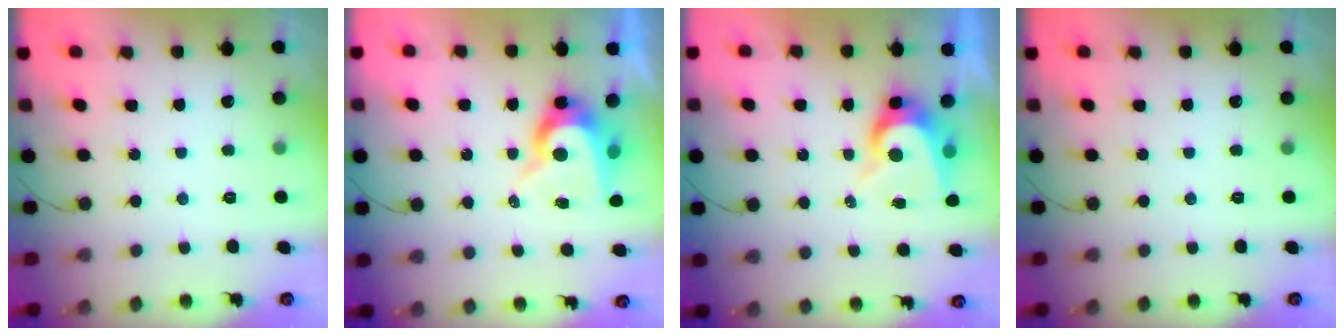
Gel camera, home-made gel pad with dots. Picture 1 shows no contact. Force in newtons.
{"total": 9.7, "press": 9.7, "slide": 0.6}
{"total": 7.6, "press": 7.6, "slide": 0.5}
{"total": 0.0}